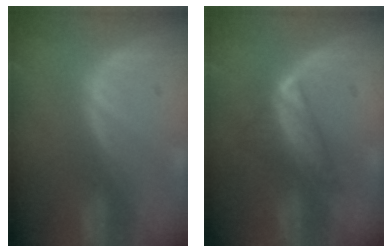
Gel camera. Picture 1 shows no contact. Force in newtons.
{"total": 5.8, "press": 5.4, "slide": 2.3}